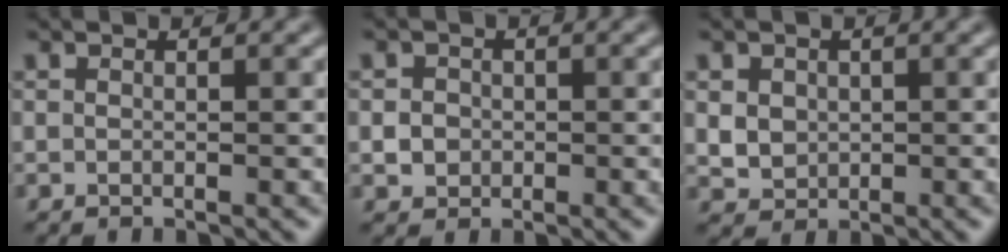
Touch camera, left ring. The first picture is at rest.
{"total": 1.7, "force": [-0.1, 1.6, 0.6], "torque": [-0.001, -0.004, 0.000]}
{"total": 2.7, "force": [0.7, 2.3, 1.2], "torque": [-0.032, 0.003, 0.024]}